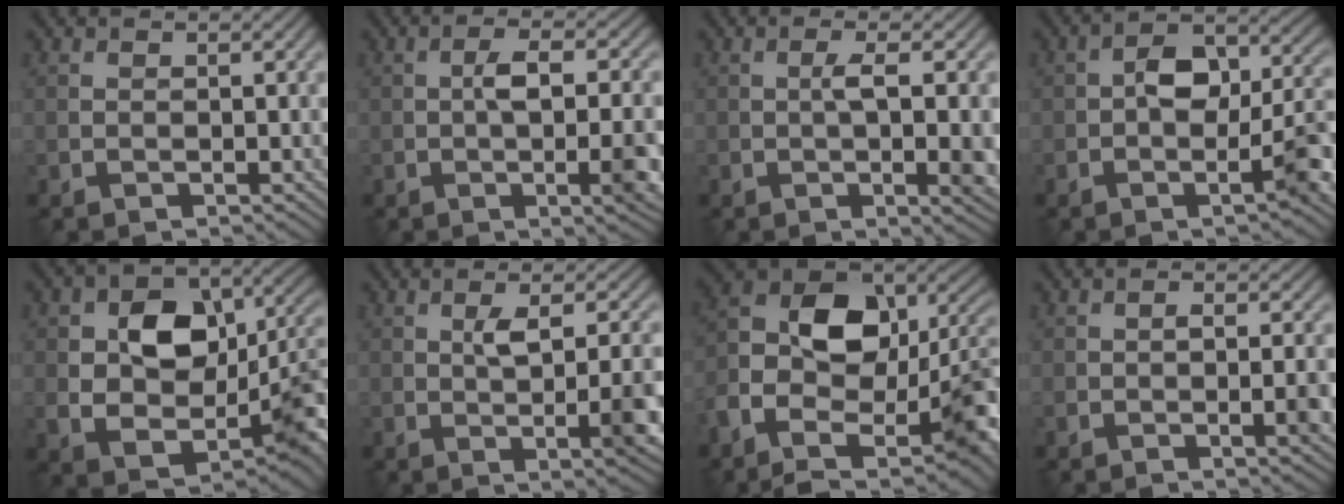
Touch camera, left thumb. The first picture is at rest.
{"total": 7.6, "force": [-0.9, 2.4, 7.1], "torque": [-0.116, -0.002, -0.013]}
{"total": 4.6, "force": [-0.1, 0.9, 4.6], "torque": [-0.081, 0.001, 0.000]}
{"total": 9.3, "force": [-1.6, 4.5, 8.0], "torque": [-0.114, 0.015, -0.038]}
{"total": 12.6, "force": [0.8, 8.9, 8.8], "torque": [-0.142, -0.012, 0.019]}
{"total": 7.5, "force": [-0.2, 2.3, 7.2], "torque": [-0.106, -0.002, -0.001]}
{"total": 17.3, "force": [-4.0, 10.8, 13.0], "torque": [-0.229, -0.008, -0.067]}
{"total": 3.0, "force": [-0.8, 0.8, 2.8], "torque": [-0.044, 0.001, -0.015]}